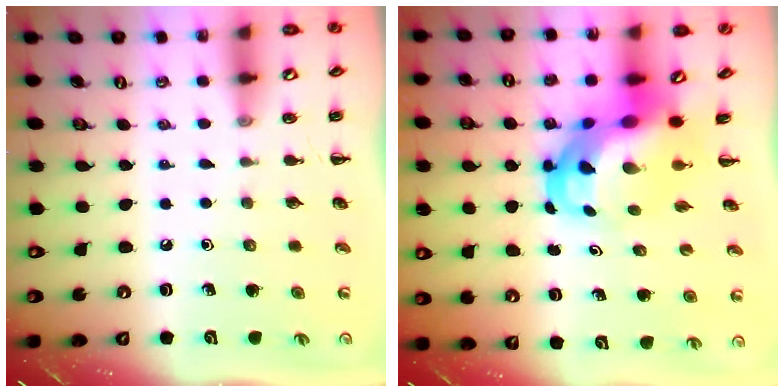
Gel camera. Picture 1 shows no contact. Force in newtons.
{"total": 9.2, "press": 8.9, "slide": 2.4}